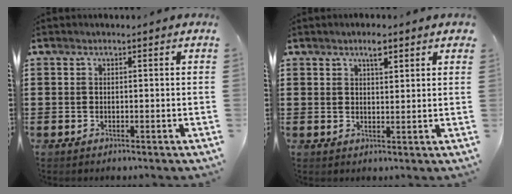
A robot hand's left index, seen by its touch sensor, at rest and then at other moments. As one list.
[{"total": 3.4, "force": [2.6, 0.9, 2.1], "torque": [-0.026, 0.002, 0.041]}]